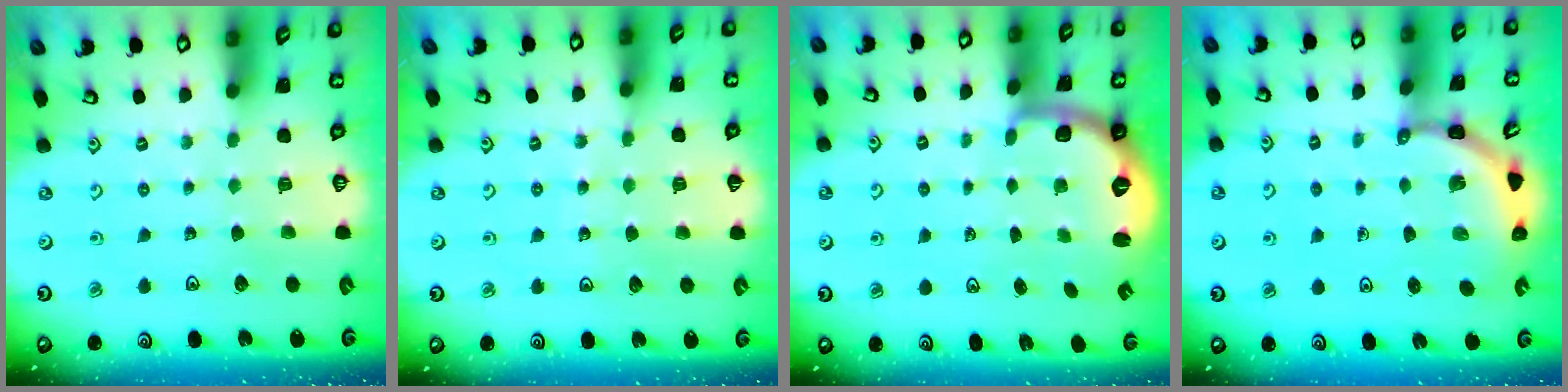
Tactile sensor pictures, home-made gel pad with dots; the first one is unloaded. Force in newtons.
{"total": 3.6, "press": 3.5, "slide": 1.0}
{"total": 2.5, "press": 2.0, "slide": 1.6}
{"total": 3.5, "press": 3.5, "slide": 0.2}